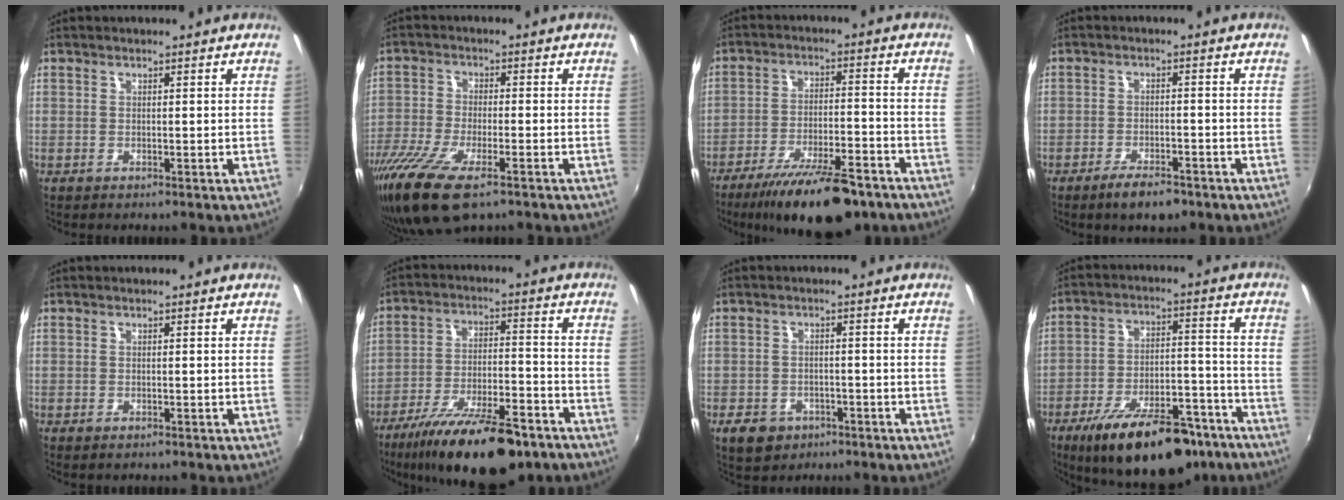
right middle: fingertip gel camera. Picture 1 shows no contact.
{"total": 13.7, "force": [-9.0, 4.4, 9.4], "torque": [-0.213, -0.050, -0.172]}
{"total": 16.4, "force": [-12.3, 4.6, 9.9], "torque": [-0.183, -0.023, -0.188]}
{"total": 5.6, "force": [-4.1, 1.9, 3.3], "torque": [-0.075, -0.010, -0.069]}
{"total": 0.7, "force": [-0.6, 0.3, 0.2], "torque": [-0.007, -0.005, -0.011]}
{"total": 20.2, "force": [-14.6, 6.0, 12.6], "torque": [-0.225, -0.033, -0.226]}
{"total": 6.4, "force": [-3.7, 4.7, 2.4], "torque": [-0.066, -0.003, -0.051]}
{"total": 21.9, "force": [-16.0, 8.2, 12.6], "torque": [-0.208, -0.008, -0.225]}